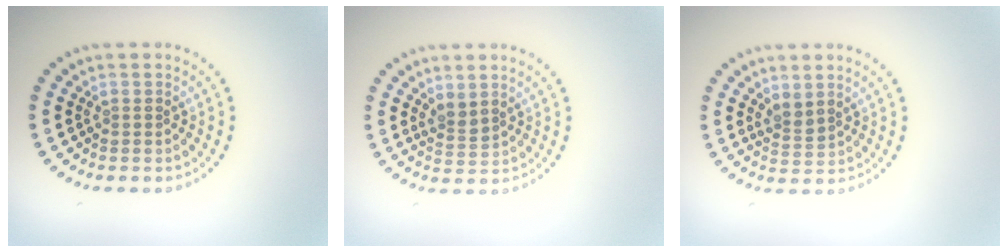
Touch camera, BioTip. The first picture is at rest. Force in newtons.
{"total": 1.5, "press": 1.3, "slide": 0.7}
{"total": 1.5, "press": 1.3, "slide": 0.7}